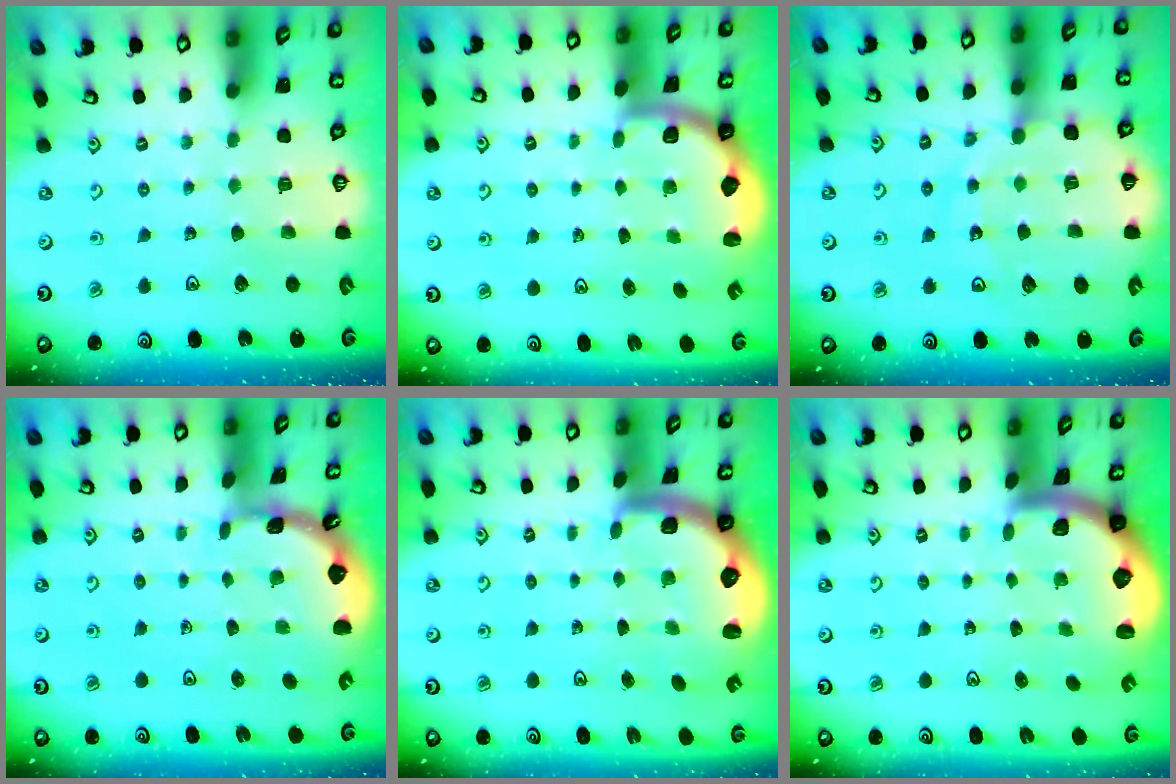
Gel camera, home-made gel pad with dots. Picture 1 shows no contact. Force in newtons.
{"total": 2.0, "press": 2.0, "slide": 0.5}
{"total": 12.3, "press": 12.1, "slide": 1.7}
{"total": 1.6, "press": 1.5, "slide": 0.1}
{"total": 2.8, "press": 2.4, "slide": 1.4}
{"total": 1.4, "press": 1.4, "slide": 0.2}